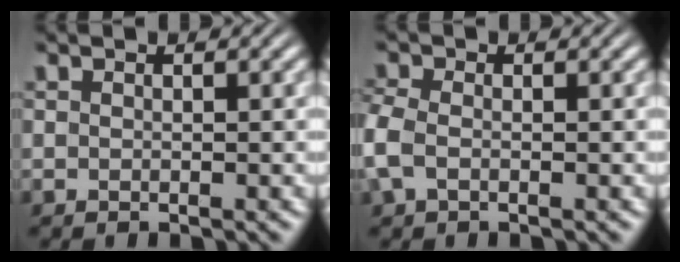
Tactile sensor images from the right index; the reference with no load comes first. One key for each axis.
{"total": 2.5, "fx": -0.6, "fy": 1.9, "fz": 1.5, "tx": -0.056, "ty": -0.011, "tz": -0.007}